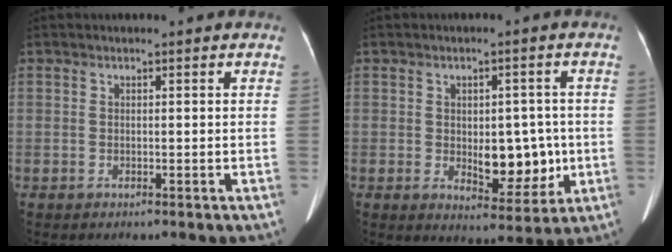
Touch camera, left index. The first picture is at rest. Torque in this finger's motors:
{"motor_torque": [0.14, -0.08, 0.12, 0.03]}